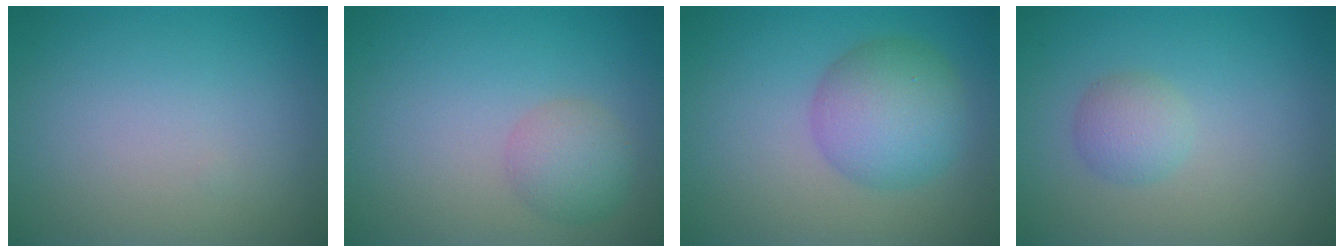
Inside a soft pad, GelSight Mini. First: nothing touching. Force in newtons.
{"total": 2.1, "press": 2.1, "slide": 0.2}
{"total": 5.5, "press": 5.5, "slide": 0.1}
{"total": 2.0, "press": 2.0, "slide": 0.1}